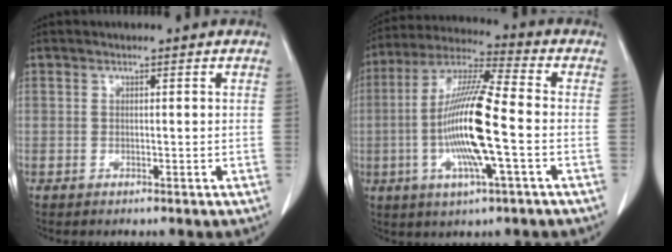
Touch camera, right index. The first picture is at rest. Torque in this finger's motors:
{"motor_torque": [2.14, 0.00, 0.51, 0.19]}